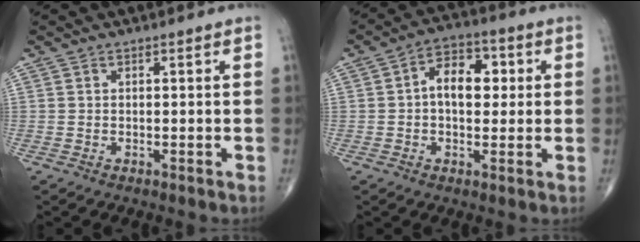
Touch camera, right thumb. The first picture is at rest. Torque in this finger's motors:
{"motor_torque": [-0.33, 0.69, 0.32, 0.09, 0.21]}